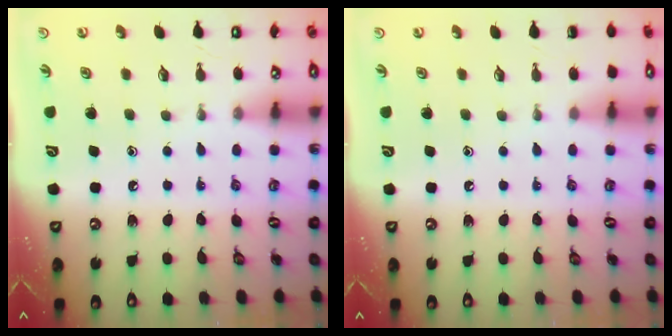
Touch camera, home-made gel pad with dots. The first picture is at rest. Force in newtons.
{"total": 0.0}